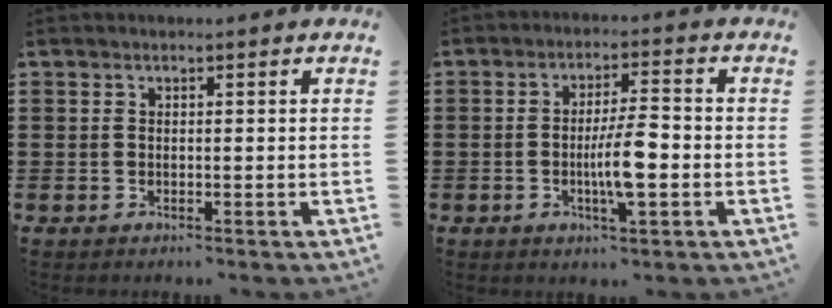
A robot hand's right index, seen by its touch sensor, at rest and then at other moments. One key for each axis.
{"total": 6.7, "fx": -1.5, "fy": 1.2, "fz": 6.4, "tx": -0.123, "ty": -0.005, "tz": -0.031}